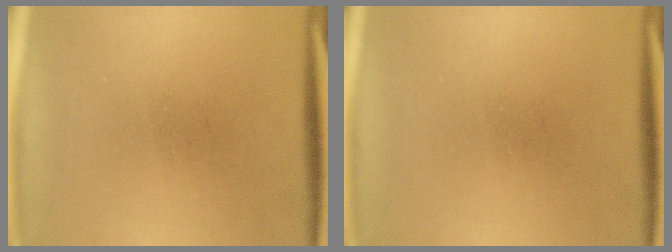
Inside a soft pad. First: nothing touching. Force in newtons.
{"total": 0.0}